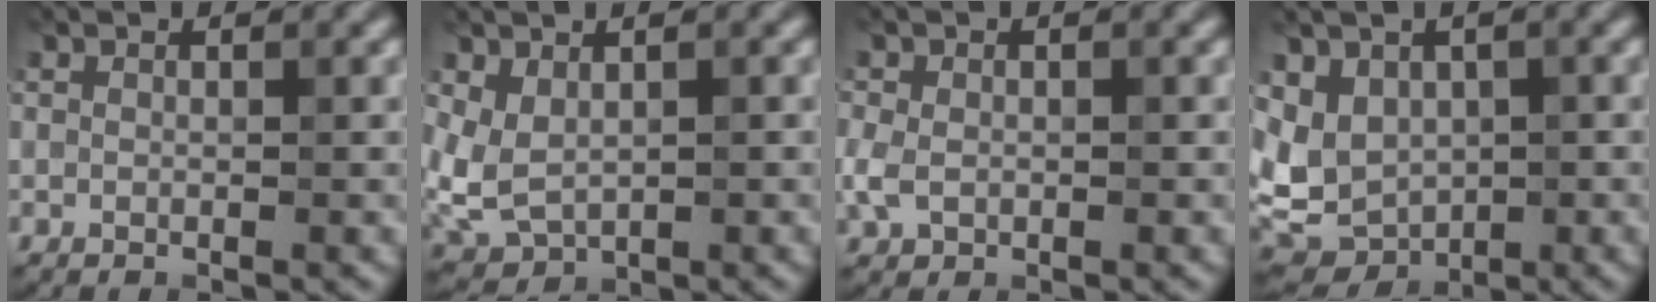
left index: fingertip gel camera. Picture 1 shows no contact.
{"total": 3.7, "force": [0.6, 2.7, 2.5], "torque": [-0.057, -0.012, 0.020]}
{"total": 2.5, "force": [-0.6, 1.9, 1.5], "torque": [-0.038, -0.003, -0.015]}
{"total": 5.3, "force": [0.4, 4.1, 3.4], "torque": [-0.059, -0.009, 0.009]}